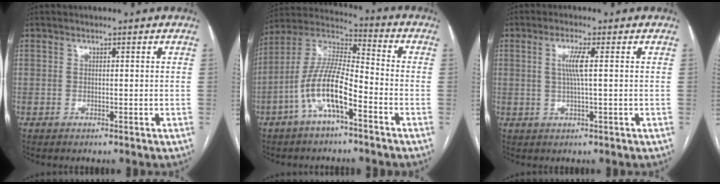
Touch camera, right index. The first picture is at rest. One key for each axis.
{"total": 12.0, "fx": -5.2, "fy": 2.9, "fz": 10.4, "tx": -0.217, "ty": 0.017, "tz": -0.099}
{"total": 3.6, "fx": 0.6, "fy": -0.2, "fz": 3.5, "tx": -0.072, "ty": 0.000, "tz": 0.012}